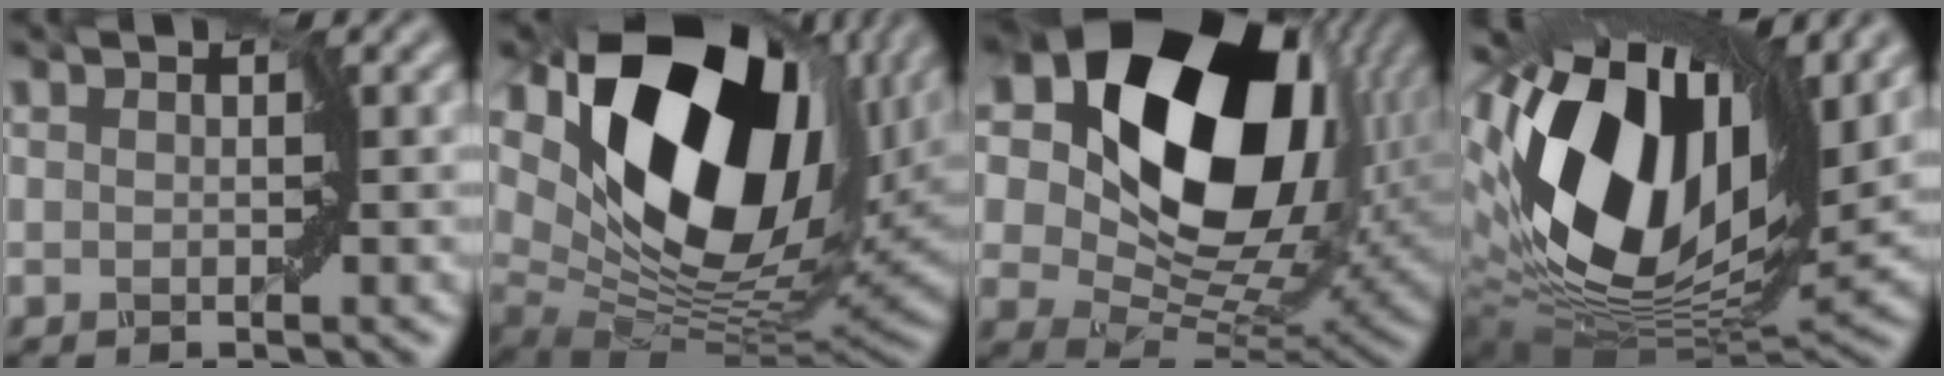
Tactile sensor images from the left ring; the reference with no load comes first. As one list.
[{"total": 18.9, "force": [8.6, 10.6, 13.0], "torque": [-0.246, 0.017, 0.164]}, {"total": 21.2, "force": [8.5, 13.4, 14.0], "torque": [-0.273, 0.028, 0.162]}, {"total": 17.2, "force": [4.9, 10.3, 12.9], "torque": [-0.282, 0.011, 0.085]}]